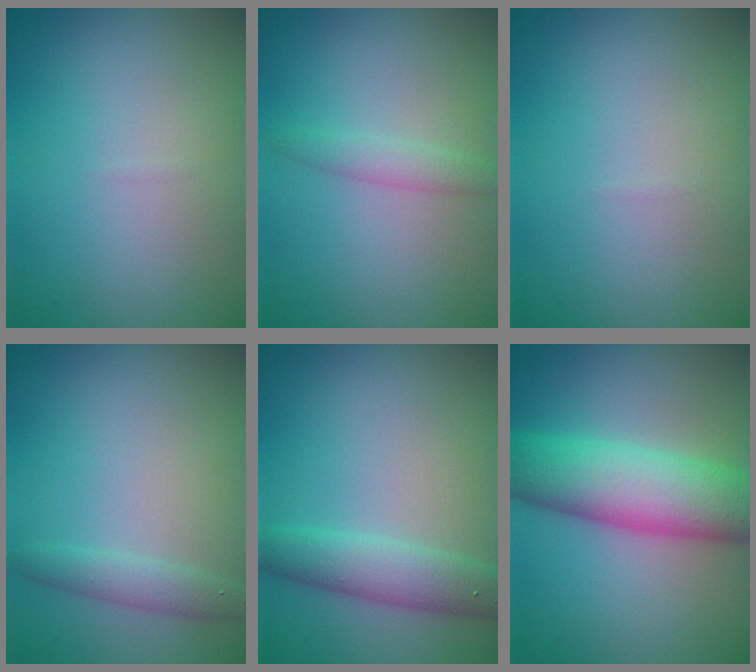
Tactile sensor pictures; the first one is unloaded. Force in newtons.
{"total": 1.6, "press": 1.6, "slide": 0.0}
{"total": 0.0}
{"total": 1.8, "press": 1.8, "slide": 0.1}
{"total": 3.8, "press": 3.8, "slide": 0.1}
{"total": 8.7, "press": 8.7, "slide": 0.2}